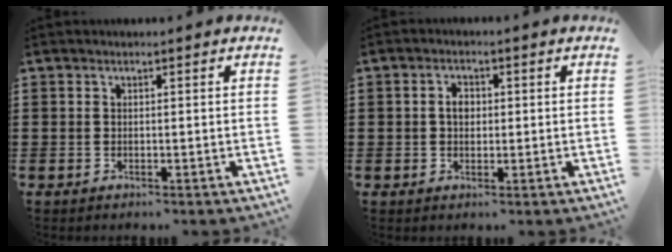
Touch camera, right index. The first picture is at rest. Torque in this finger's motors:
{"motor_torque": [0.57, -0.24, 0.20, 0.07]}